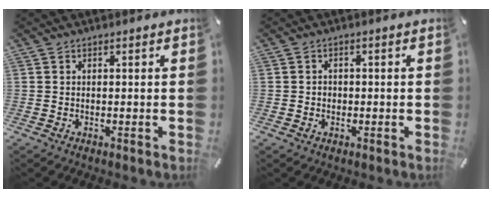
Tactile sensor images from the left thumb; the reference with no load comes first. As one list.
[{"total": 1.5, "force": [-0.4, 1.3, 0.5], "torque": [-0.009, 0.005, -0.012]}]